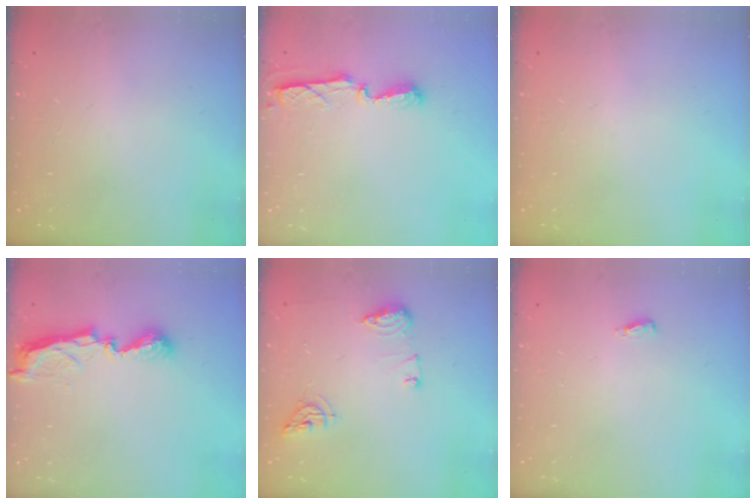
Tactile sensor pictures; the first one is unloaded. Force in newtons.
{"total": 5.6, "press": 5.5, "slide": 0.6}
{"total": 0.0}
{"total": 7.7, "press": 7.6, "slide": 0.7}
{"total": 8.6, "press": 8.4, "slide": 1.4}
{"total": 3.7, "press": 3.6, "slide": 1.0}